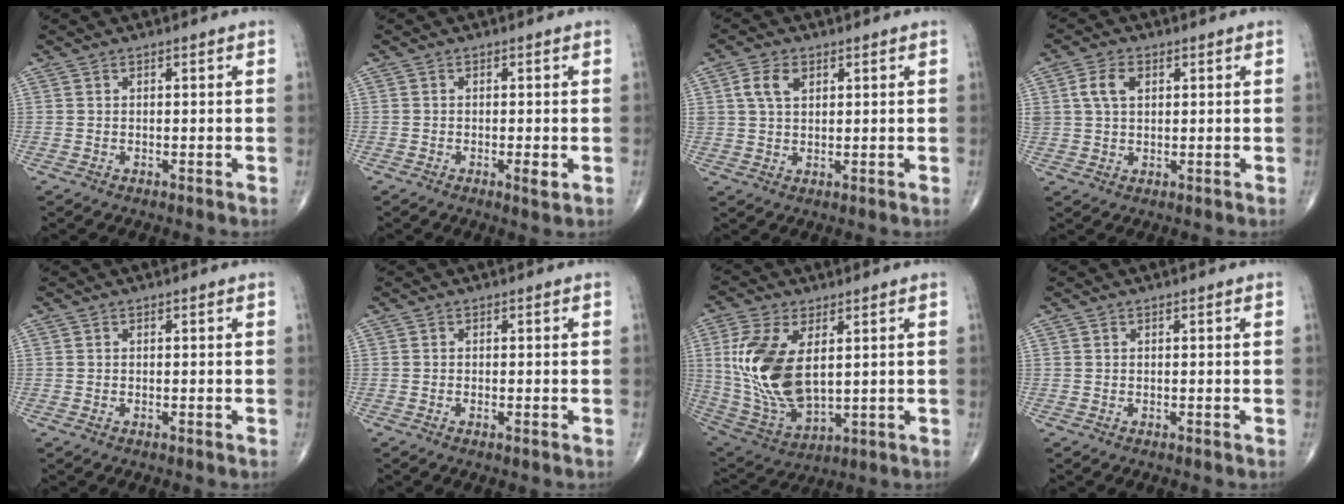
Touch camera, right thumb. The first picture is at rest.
{"total": 2.0, "force": [-0.6, 0.6, 1.8], "torque": [-0.033, -0.005, -0.012]}
{"total": 4.8, "force": [1.8, 3.0, 3.2], "torque": [-0.060, 0.000, 0.036]}
{"total": 5.0, "force": [1.5, 3.3, 3.4], "torque": [-0.064, 0.003, 0.030]}
{"total": 0.0}
{"total": 0.9, "force": [-0.4, 0.2, 0.8], "torque": [-0.017, -0.002, -0.008]}
{"total": 17.0, "force": [2.9, 9.1, 14.1], "torque": [-0.286, -0.020, 0.071]}
{"total": 0.0}